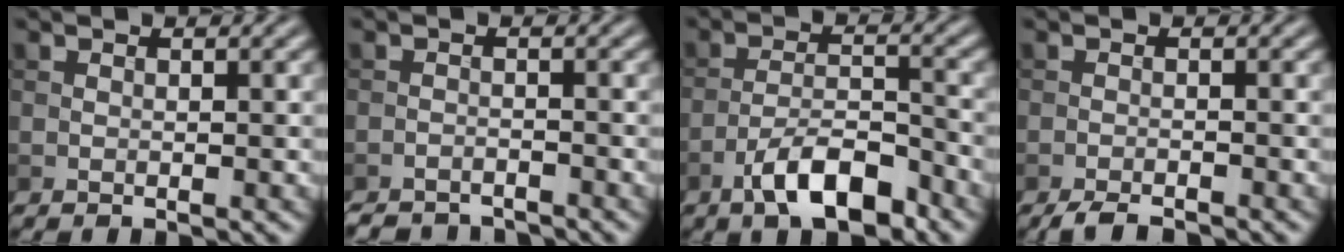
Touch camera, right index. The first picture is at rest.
{"total": 4.1, "force": [-4.0, 0.7, 0.5], "torque": [-0.009, -0.007, -0.065]}
{"total": 6.1, "force": [-3.9, 2.0, 4.2], "torque": [-0.071, 0.007, -0.072]}
{"total": 2.7, "force": [-2.4, 0.5, 1.2], "torque": [-0.020, -0.003, -0.044]}